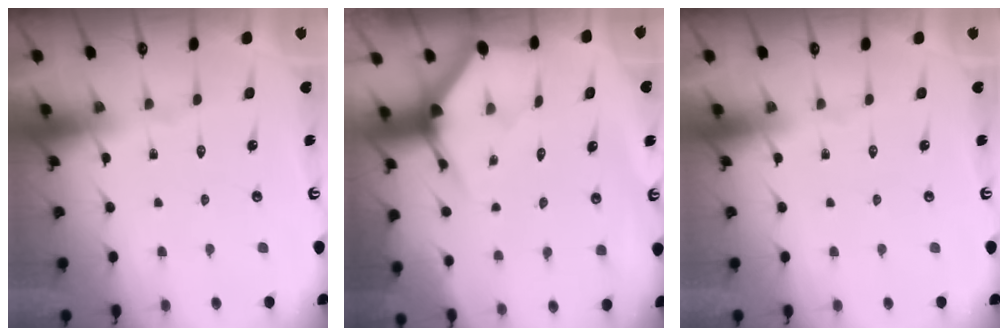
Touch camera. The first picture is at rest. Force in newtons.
{"total": 3.6, "press": 3.6, "slide": 0.1}
{"total": 0.0}